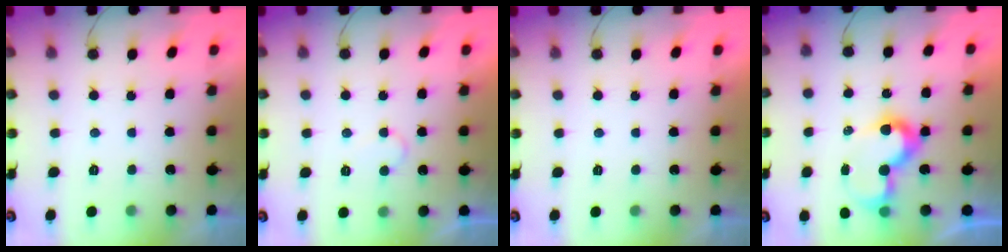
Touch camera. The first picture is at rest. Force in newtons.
{"total": 4.7, "press": 4.7, "slide": 0.4}
{"total": 1.8, "press": 1.8, "slide": 0.0}
{"total": 10.0, "press": 10.0, "slide": 0.3}